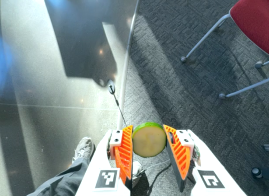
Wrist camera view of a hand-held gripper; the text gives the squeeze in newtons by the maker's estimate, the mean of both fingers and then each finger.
{"total": 11.6, "left": 12.1, "right": 11.2}